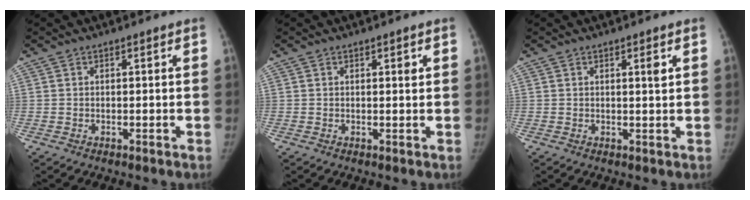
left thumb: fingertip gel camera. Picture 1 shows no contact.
{"total": 1.2, "force": [0.5, 0.4, 1.0], "torque": [-0.010, -0.001, 0.008]}
{"total": 1.8, "force": [0.8, 0.2, 1.6], "torque": [-0.024, -0.004, 0.012]}